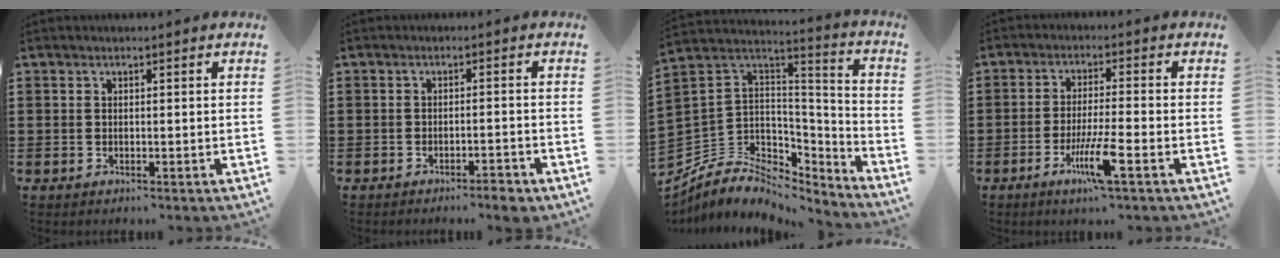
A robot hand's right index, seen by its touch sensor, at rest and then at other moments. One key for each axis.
{"total": 2.8, "fx": -2.4, "fy": -0.1, "fz": 1.5, "tx": -0.024, "ty": 0.000, "tz": -0.048}
{"total": 6.1, "fx": -3.4, "fy": 4.8, "fz": 1.5, "tx": -0.056, "ty": -0.019, "tz": -0.062}
{"total": 6.9, "fx": -3.3, "fy": 0.4, "fz": 6.0, "tx": -0.123, "ty": -0.016, "tz": -0.062}